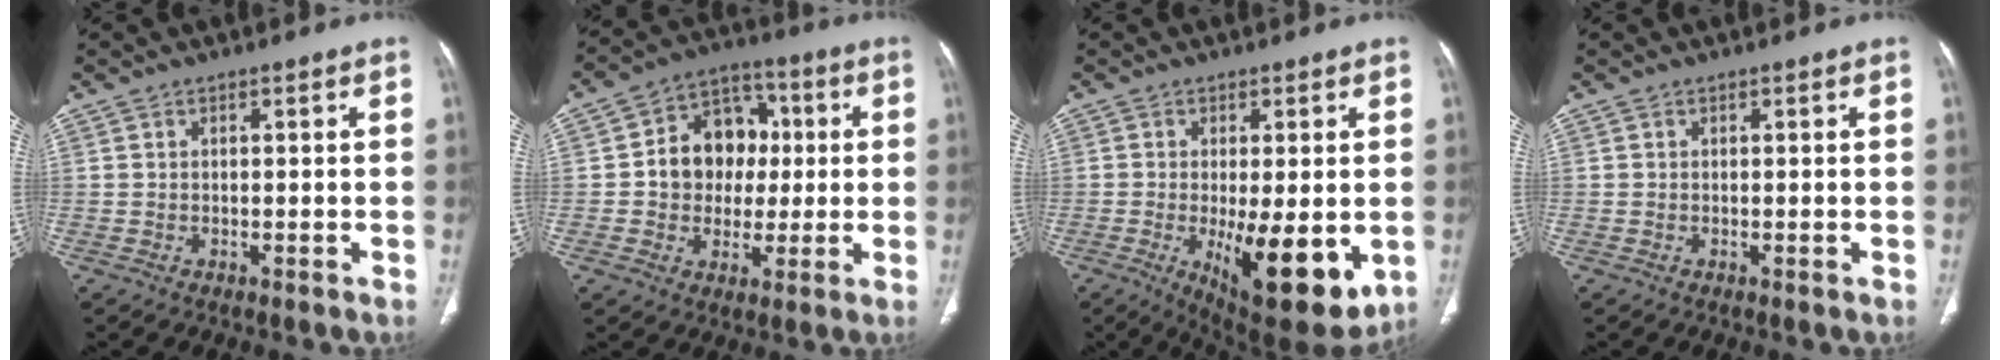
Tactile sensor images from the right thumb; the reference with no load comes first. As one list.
[{"total": 12.9, "force": [0.7, 10.6, 7.4], "torque": [-0.065, 0.025, 0.006]}, {"total": 15.1, "force": [-3.3, 5.5, 13.6], "torque": [-0.190, -0.029, -0.031]}, {"total": 0.0}]